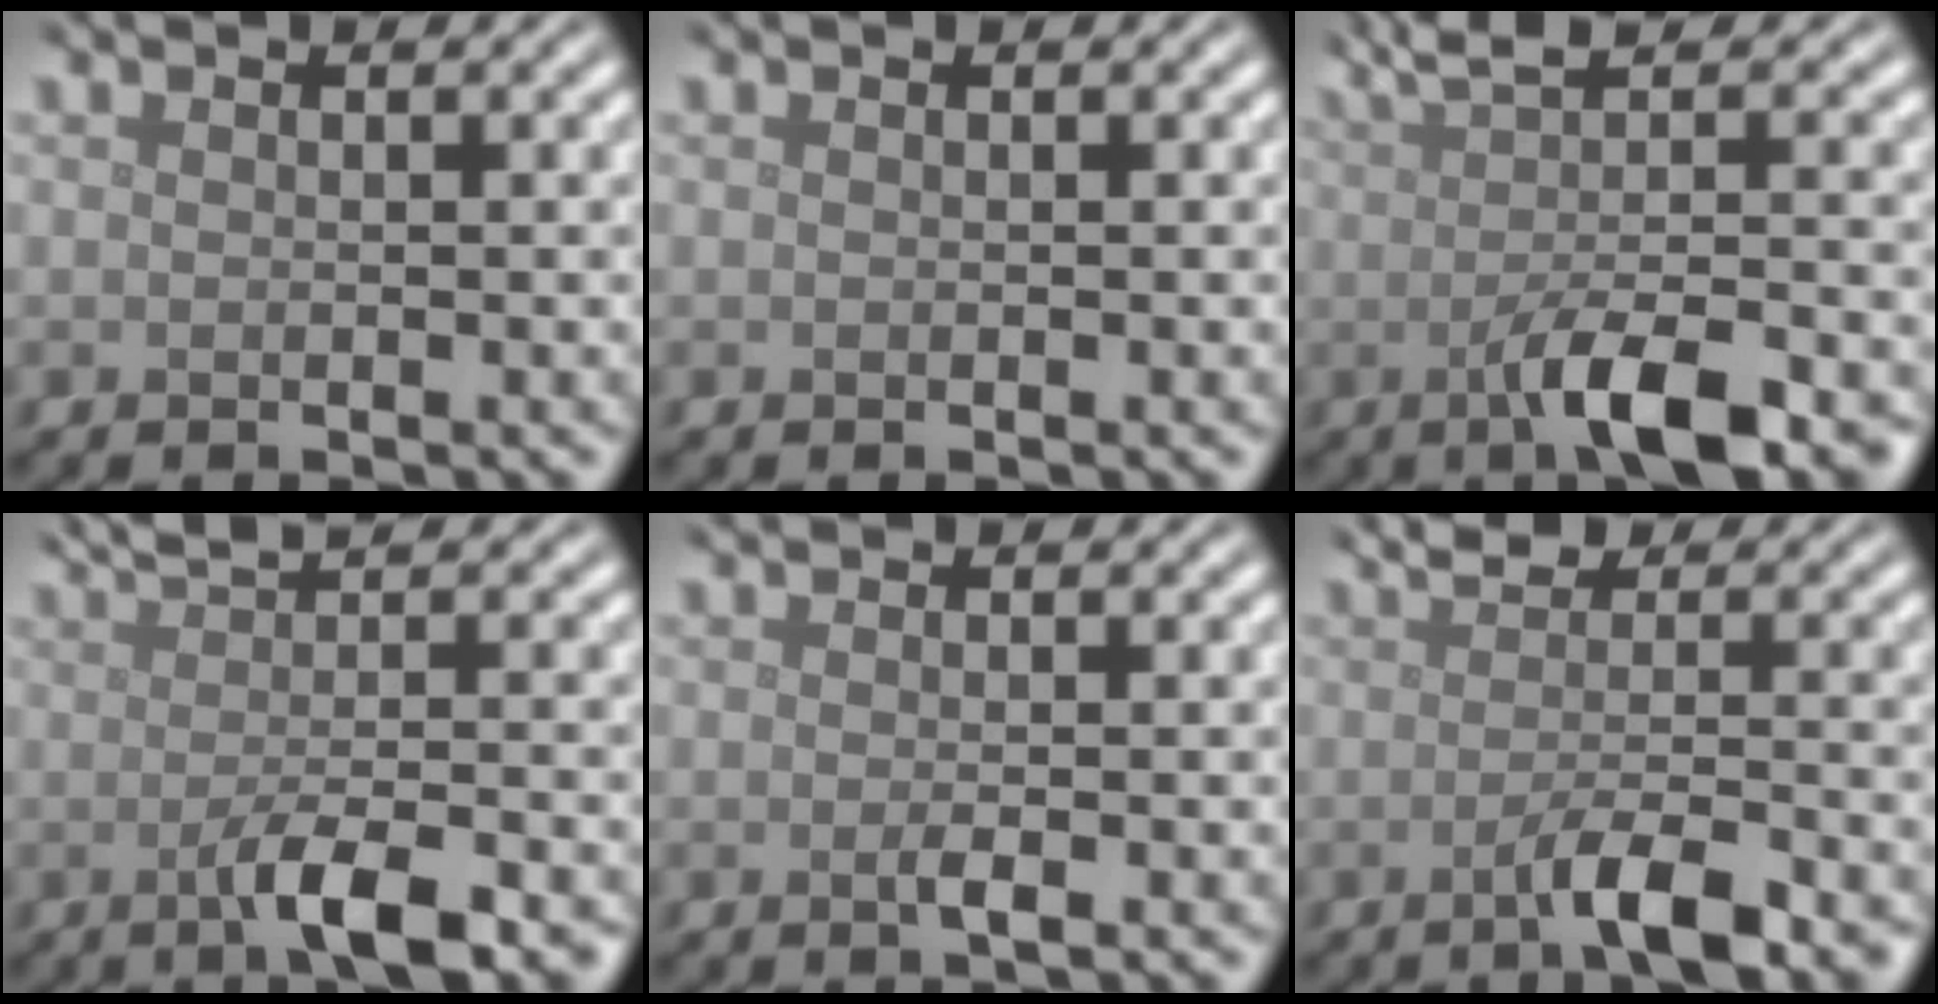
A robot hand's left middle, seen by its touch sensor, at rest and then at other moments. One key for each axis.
{"total": 0.0}
{"total": 8.2, "fx": -0.8, "fy": 2.4, "fz": 7.8, "tx": -0.109, "ty": 0.004, "tz": -0.018}
{"total": 6.9, "fx": -0.8, "fy": 1.9, "fz": 6.6, "tx": -0.083, "ty": 0.004, "tz": -0.012}
{"total": 1.3, "fx": -0.1, "fy": 0.3, "fz": 1.3, "tx": -0.022, "ty": -0.003, "tz": -0.005}
{"total": 4.6, "fx": -1.2, "fy": 1.3, "fz": 4.2, "tx": -0.061, "ty": -0.002, "tz": -0.020}